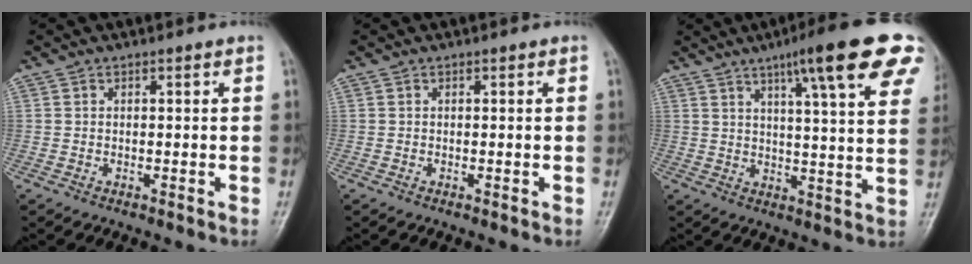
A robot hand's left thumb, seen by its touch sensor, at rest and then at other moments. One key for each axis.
{"total": 0.0}
{"total": 19.3, "fx": 10.6, "fy": 3.0, "fz": 15.8, "tx": -0.200, "ty": -0.023, "tz": 0.135}